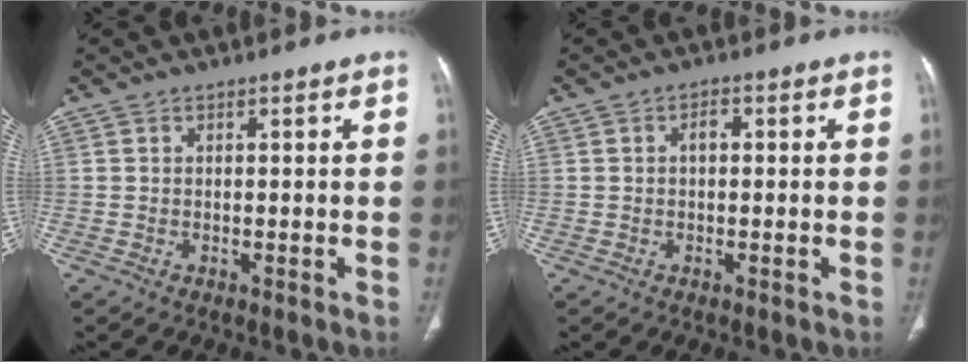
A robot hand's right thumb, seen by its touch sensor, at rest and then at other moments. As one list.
[{"total": 1.9, "force": [0.2, 1.1, 1.5], "torque": [-0.024, 0.008, 0.001]}]